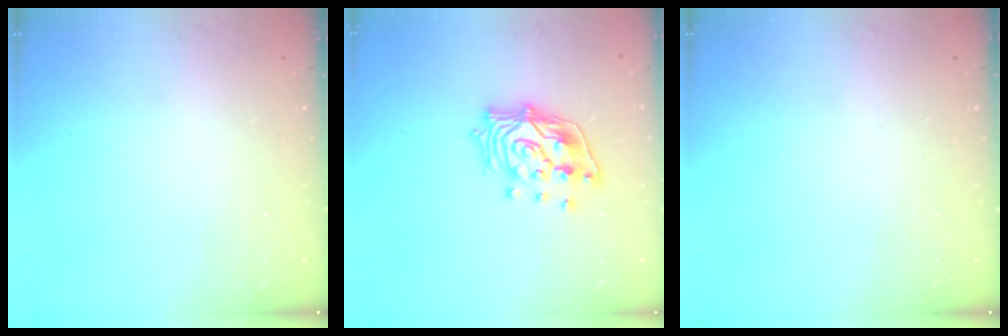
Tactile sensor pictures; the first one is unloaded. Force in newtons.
{"total": 14.9, "press": 14.8, "slide": 2.2}
{"total": 0.0}